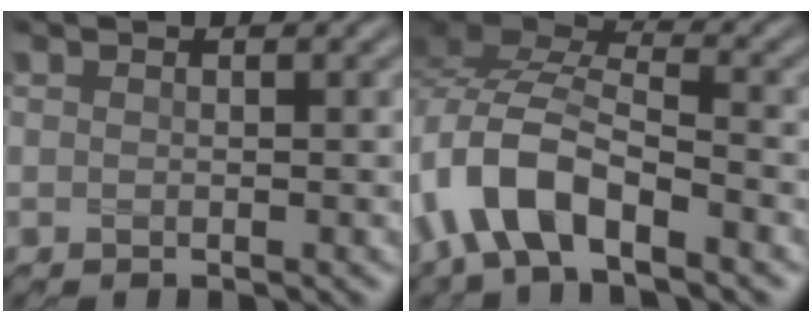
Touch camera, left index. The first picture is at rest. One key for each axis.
{"total": 9.3, "fx": -4.8, "fy": 4.2, "fz": 6.8, "tx": -0.139, "ty": 0.008, "tz": -0.103}